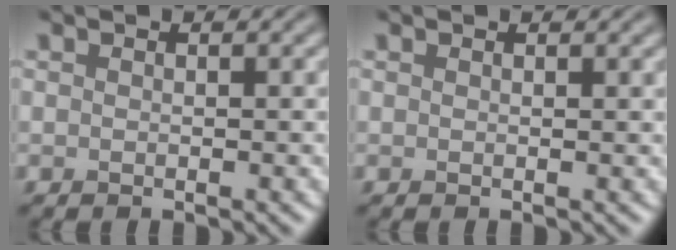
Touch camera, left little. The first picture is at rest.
{"total": 0.7, "force": [0.6, 0.2, 0.3], "torque": [0.002, 0.003, 0.009]}